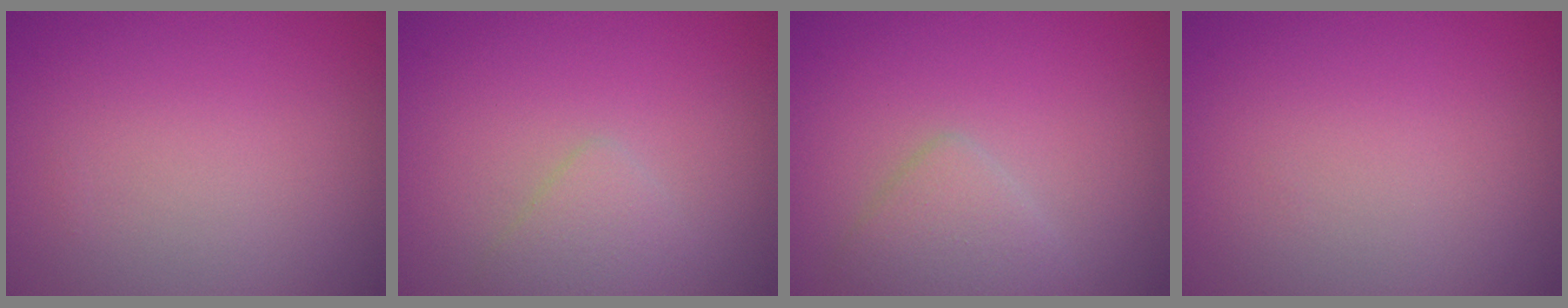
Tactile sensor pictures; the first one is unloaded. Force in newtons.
{"total": 1.7, "press": 1.7, "slide": 0.0}
{"total": 2.4, "press": 2.4, "slide": 0.1}
{"total": 0.0}